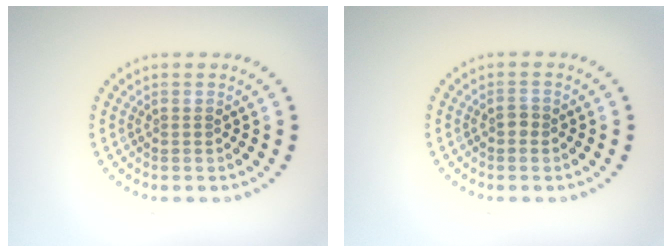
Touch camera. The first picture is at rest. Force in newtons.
{"total": 0.8, "press": 0.8, "slide": 0.2}